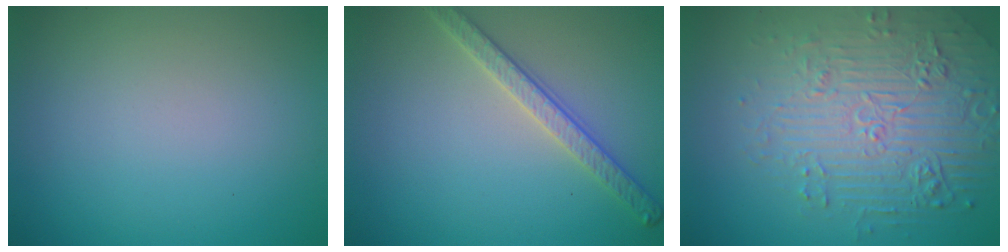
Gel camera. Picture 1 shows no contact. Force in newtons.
{"total": 2.8, "press": 2.7, "slide": 0.7}
{"total": 6.9, "press": 5.3, "slide": 4.4}